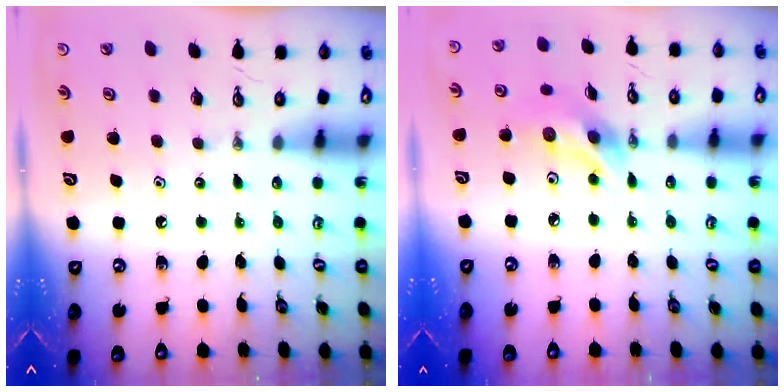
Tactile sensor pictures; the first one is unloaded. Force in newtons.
{"total": 10.5, "press": 10.5, "slide": 0.4}